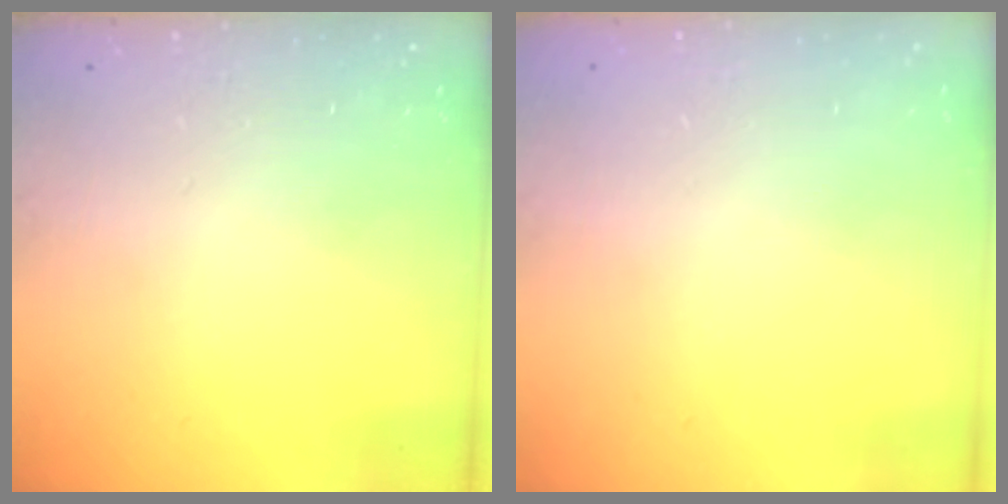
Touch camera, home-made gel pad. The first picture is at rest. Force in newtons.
{"total": 0.6, "press": 0.5, "slide": 0.2}